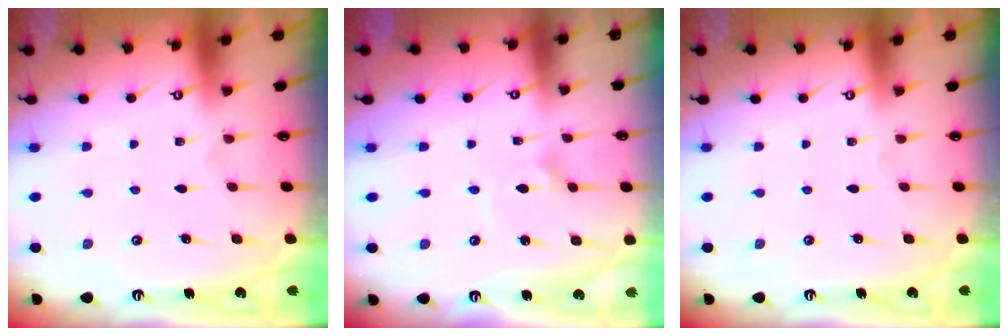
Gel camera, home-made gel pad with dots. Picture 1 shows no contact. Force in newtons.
{"total": 2.7, "press": 2.6, "slide": 0.3}
{"total": 0.0}